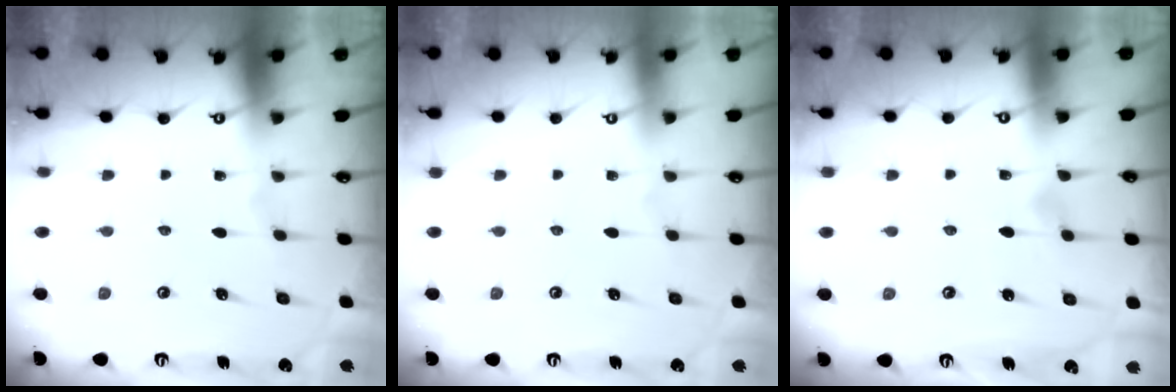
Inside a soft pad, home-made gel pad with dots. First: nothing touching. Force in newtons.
{"total": 3.9, "press": 3.9, "slide": 0.1}
{"total": 5.9, "press": 5.9, "slide": 0.4}